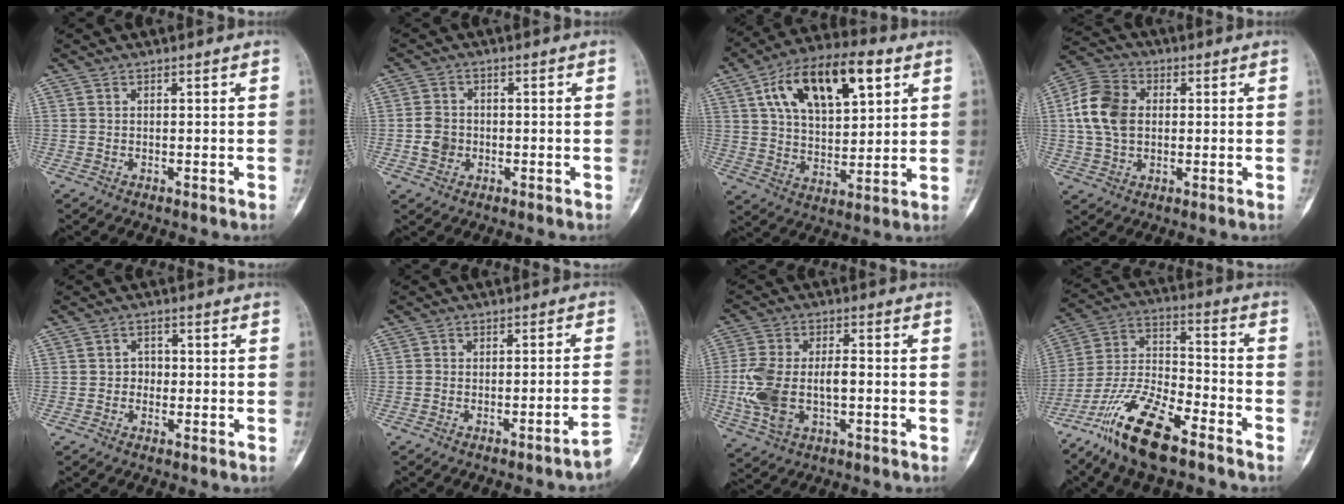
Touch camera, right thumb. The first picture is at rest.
{"total": 4.2, "force": [-1.0, 3.5, 2.1], "torque": [-0.022, 0.009, -0.020]}
{"total": 19.2, "force": [7.8, 9.5, 14.8], "torque": [-0.214, -0.003, 0.130]}
{"total": 11.3, "force": [0.9, 8.2, 7.7], "torque": [-0.141, 0.017, 0.012]}
{"total": 2.5, "force": [-0.5, 2.2, 1.1], "torque": [0.005, 0.010, -0.016]}
{"total": 4.9, "force": [-3.4, -0.3, 3.5], "torque": [-0.043, 0.049, -0.049]}
{"total": 12.6, "force": [-2.0, 7.0, 10.2], "torque": [-0.217, 0.020, -0.033]}
{"total": 17.3, "force": [-11.8, 5.8, 11.3], "torque": [-0.213, 0.068, -0.222]}